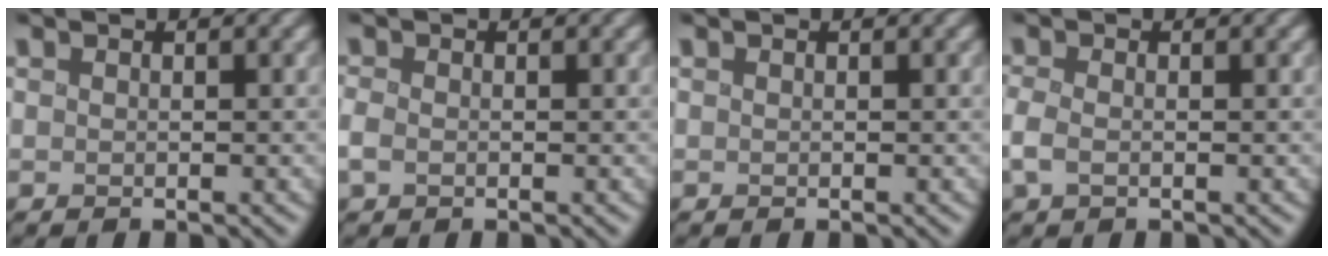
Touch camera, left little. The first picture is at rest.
{"total": 1.3, "force": [-0.5, 0.9, 0.8], "torque": [-0.018, 0.001, -0.009]}
{"total": 0.0}
{"total": 1.7, "force": [-0.7, 1.0, 1.2], "torque": [-0.028, 0.000, -0.014]}